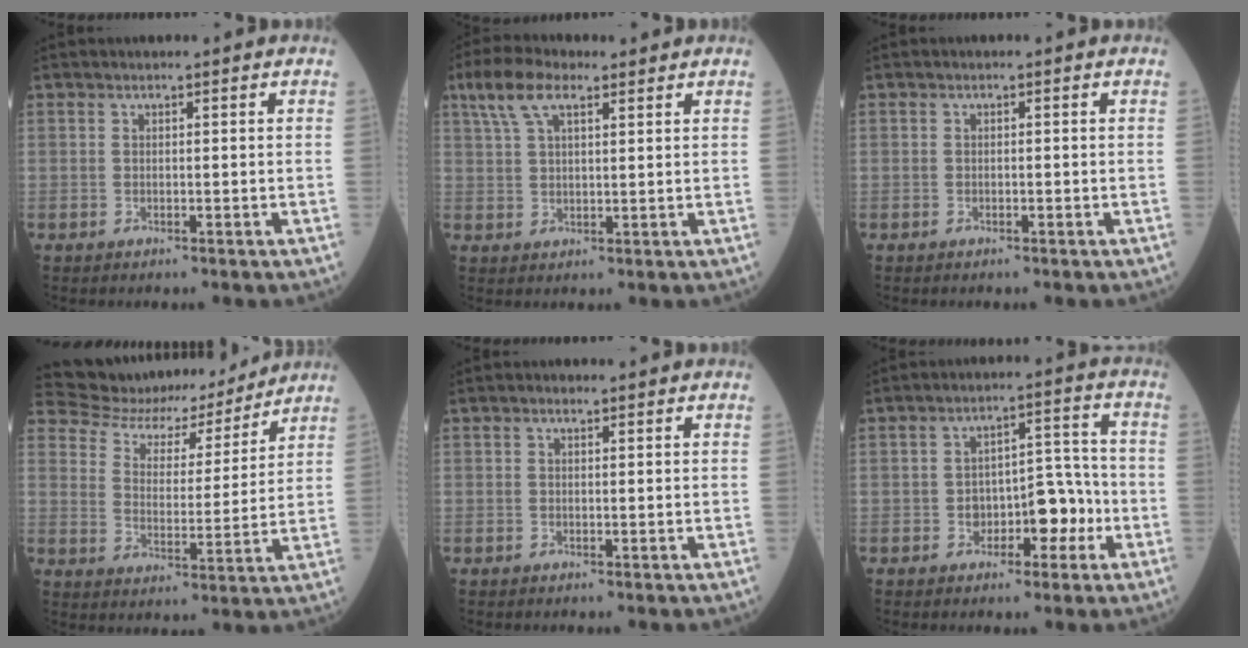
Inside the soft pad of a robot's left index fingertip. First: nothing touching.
{"total": 6.9, "force": [4.3, 2.5, 4.8], "torque": [-0.109, 0.029, 0.083]}
{"total": 0.0}
{"total": 14.9, "force": [14.2, 3.5, 2.8], "torque": [-0.051, 0.000, 0.213]}
{"total": 0.5, "force": [0.3, 0.2, 0.3], "torque": [-0.011, -0.001, 0.004]}
{"total": 7.1, "force": [-2.6, 3.7, 5.4], "torque": [-0.077, 0.028, -0.036]}